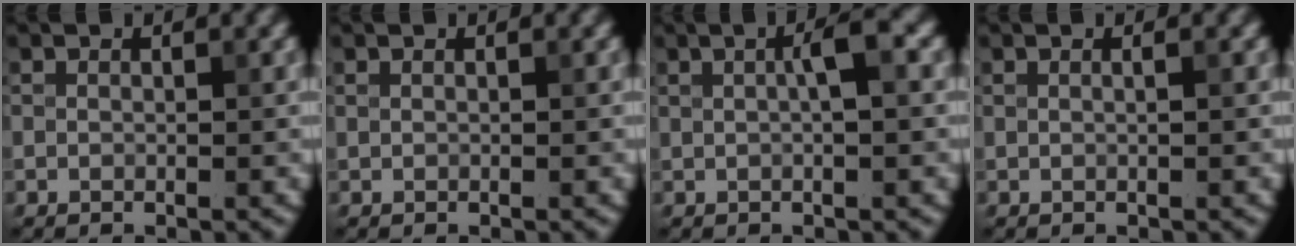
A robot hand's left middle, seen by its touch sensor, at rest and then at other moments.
{"total": 0.0}
{"total": 2.6, "force": [0.5, 0.4, 2.6], "torque": [-0.040, 0.011, 0.007]}
{"total": 0.8, "force": [0.3, 0.4, 0.7], "torque": [-0.007, 0.000, -0.003]}